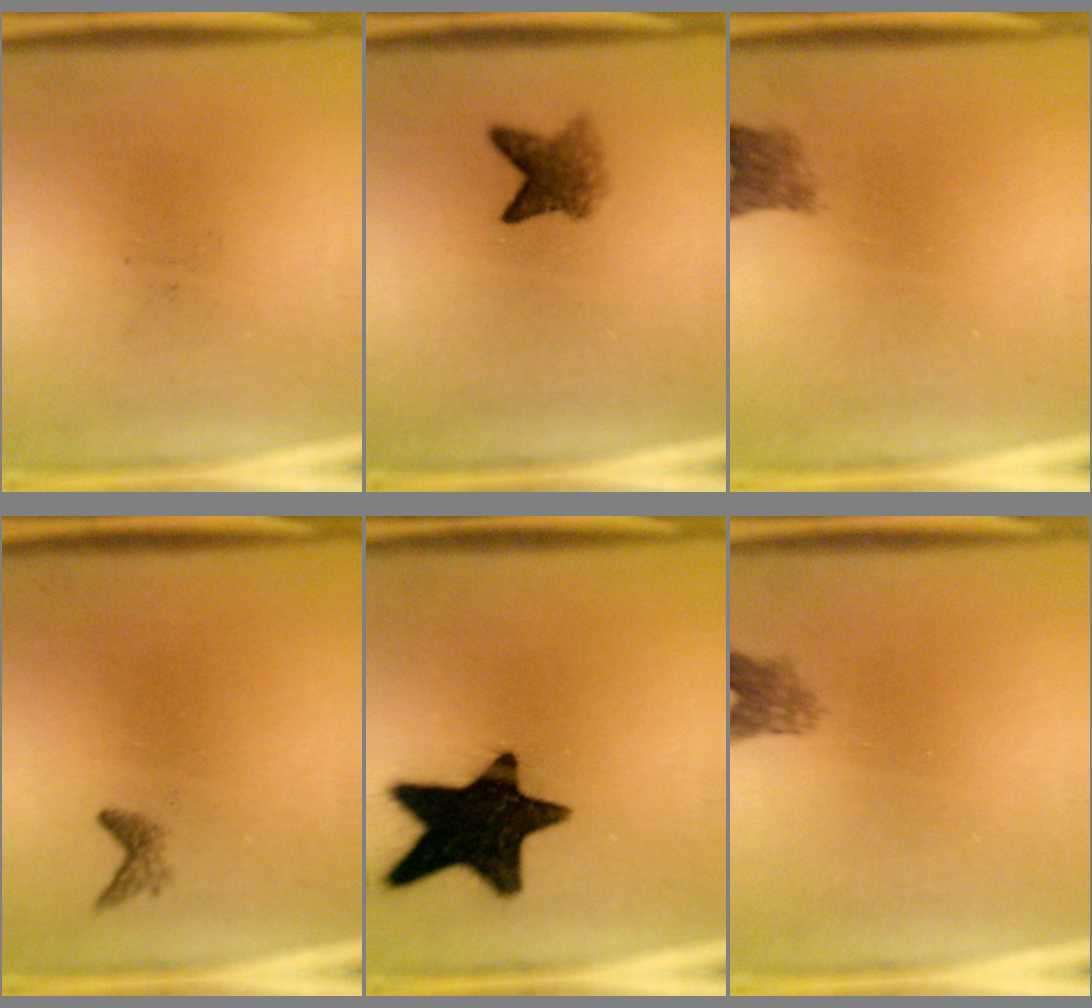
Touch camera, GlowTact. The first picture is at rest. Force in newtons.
{"total": 3.8}
{"total": 2.7}
{"total": 1.1}
{"total": 18.2}
{"total": 2.4}